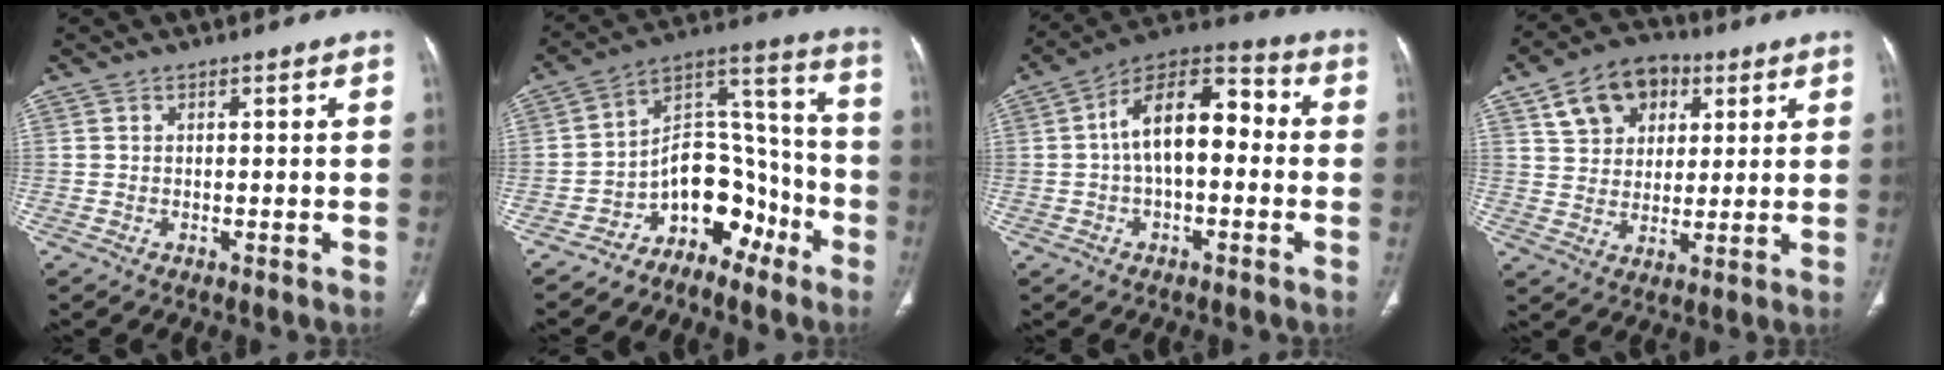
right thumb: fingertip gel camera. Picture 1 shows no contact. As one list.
[{"total": 12.5, "force": [-7.5, 8.1, 5.8], "torque": [-0.035, 0.122, -0.132]}, {"total": 14.1, "force": [0.2, 7.6, 11.9], "torque": [-0.173, 0.047, -0.012]}, {"total": 12.0, "force": [5.4, 8.9, 6.1], "torque": [-0.072, -0.005, 0.090]}]